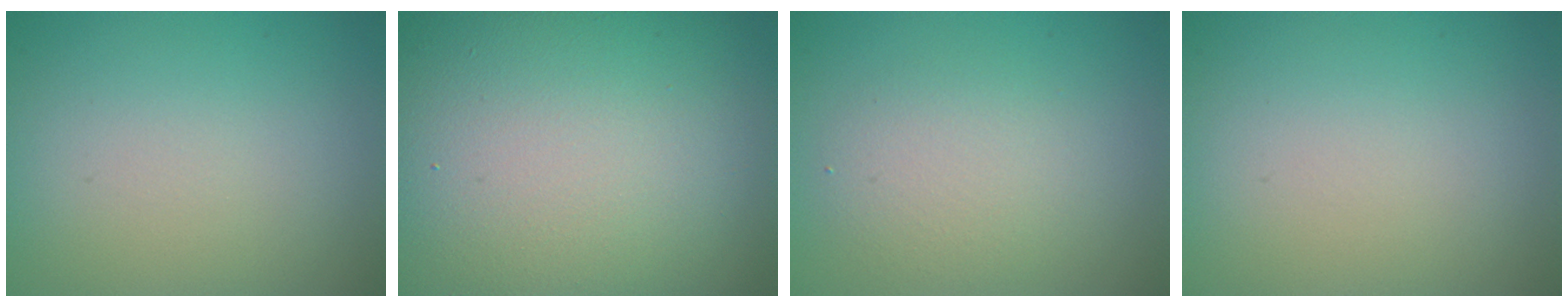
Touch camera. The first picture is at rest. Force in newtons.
{"total": 17.3, "press": 17.2, "slide": 1.6}
{"total": 2.7, "press": 2.7, "slide": 0.1}
{"total": 0.0}